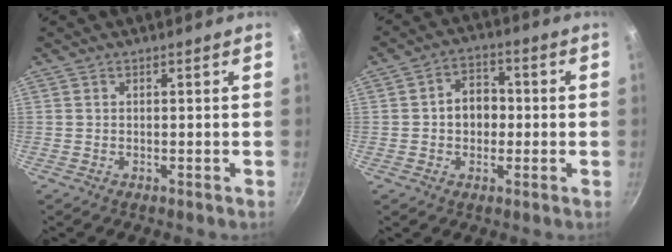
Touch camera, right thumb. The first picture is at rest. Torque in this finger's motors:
{"motor_torque": [-0.19, 0.30, 0.19, 0.05, 0.11]}